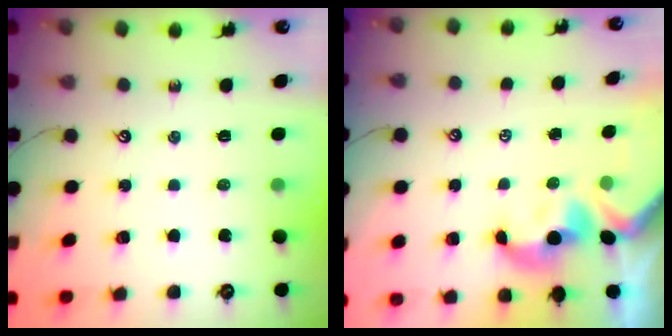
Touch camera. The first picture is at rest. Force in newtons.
{"total": 1.6, "press": 1.5, "slide": 0.7}